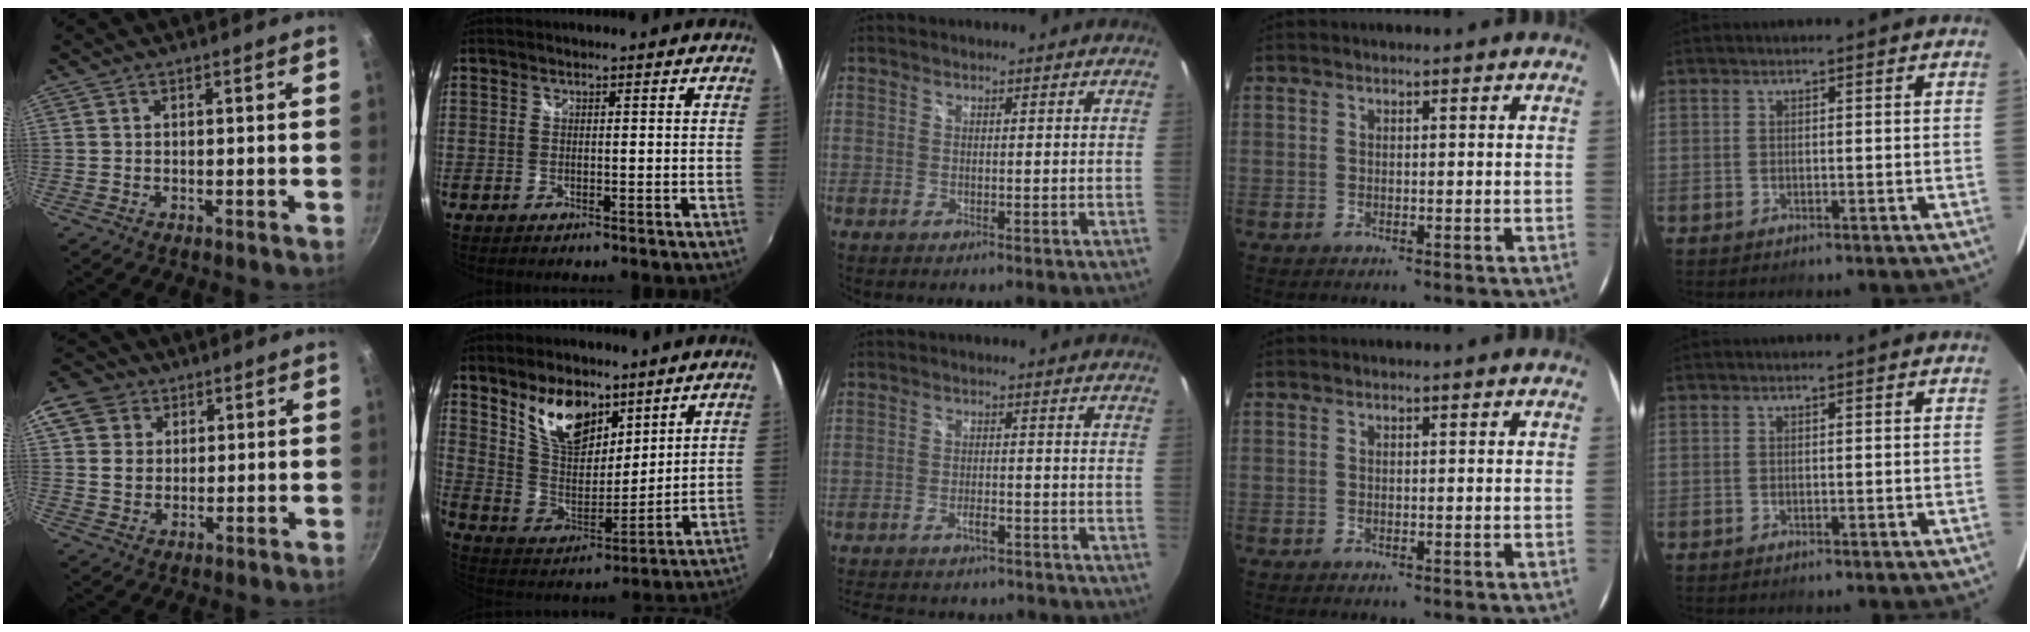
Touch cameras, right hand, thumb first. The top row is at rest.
{"thumb": {"total": 9.0, "force": [3.6, 7.4, 3.6], "torque": [-0.050, 0.001, 0.057]}, "index": {"total": 13.7, "force": [8.8, 7.2, 7.7], "torque": [-0.143, 0.000, 0.170]}, "middle": {"total": 14.4, "force": [-12.4, 4.9, 5.5], "torque": [-0.131, -0.002, -0.171]}}